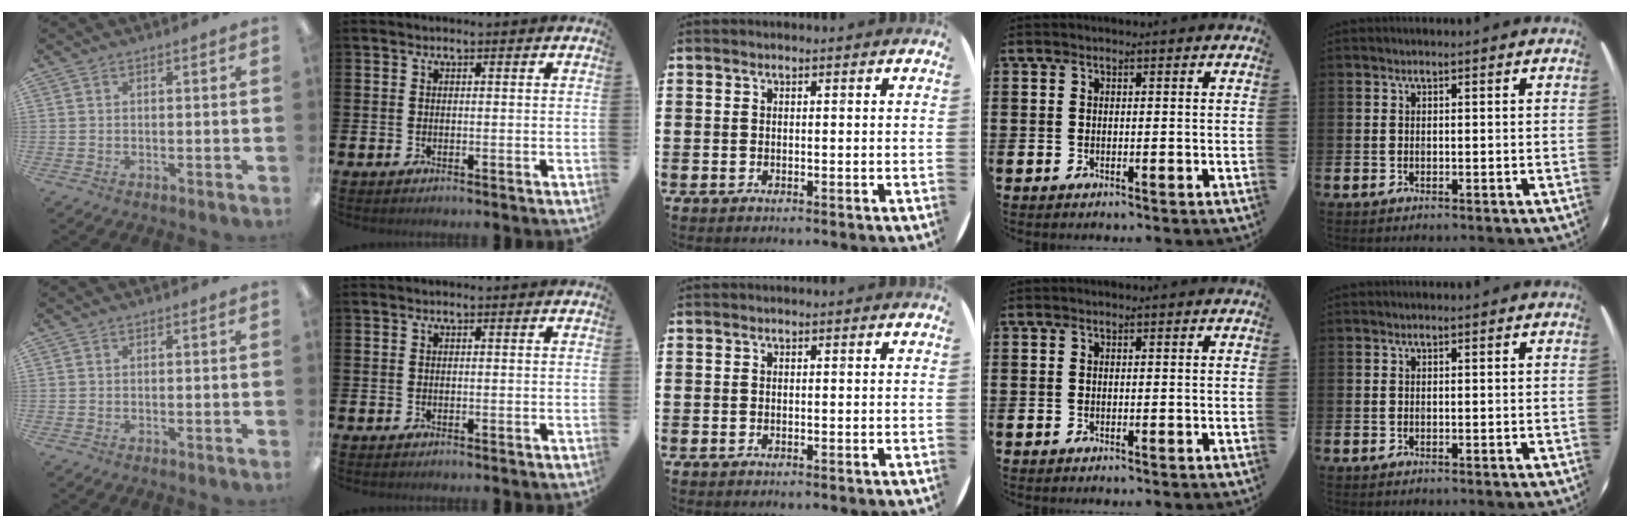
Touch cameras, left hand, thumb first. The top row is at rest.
{}